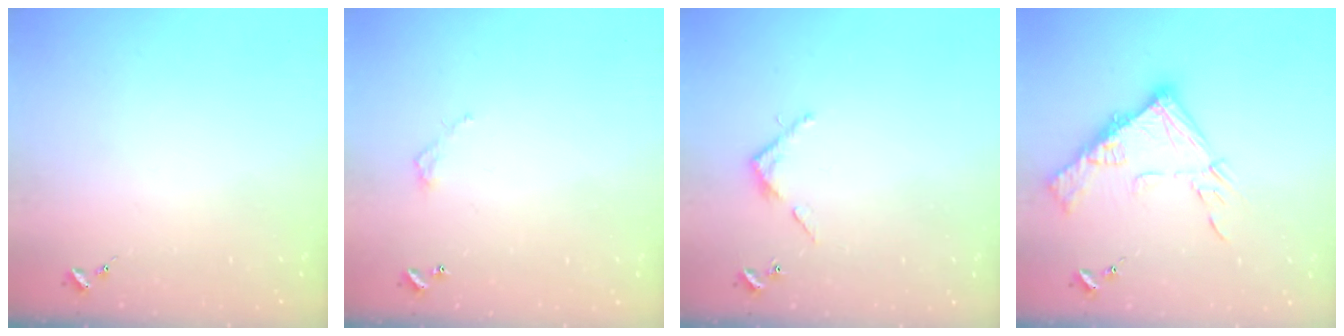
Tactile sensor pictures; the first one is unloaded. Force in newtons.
{"total": 3.2, "press": 3.1, "slide": 0.2}
{"total": 3.5, "press": 3.5, "slide": 0.2}
{"total": 14.5, "press": 14.4, "slide": 1.6}